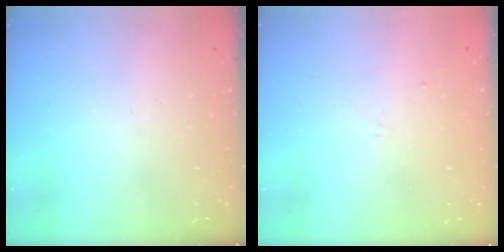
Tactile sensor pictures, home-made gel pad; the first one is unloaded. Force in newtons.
{"total": 2.2, "press": 2.1, "slide": 0.7}